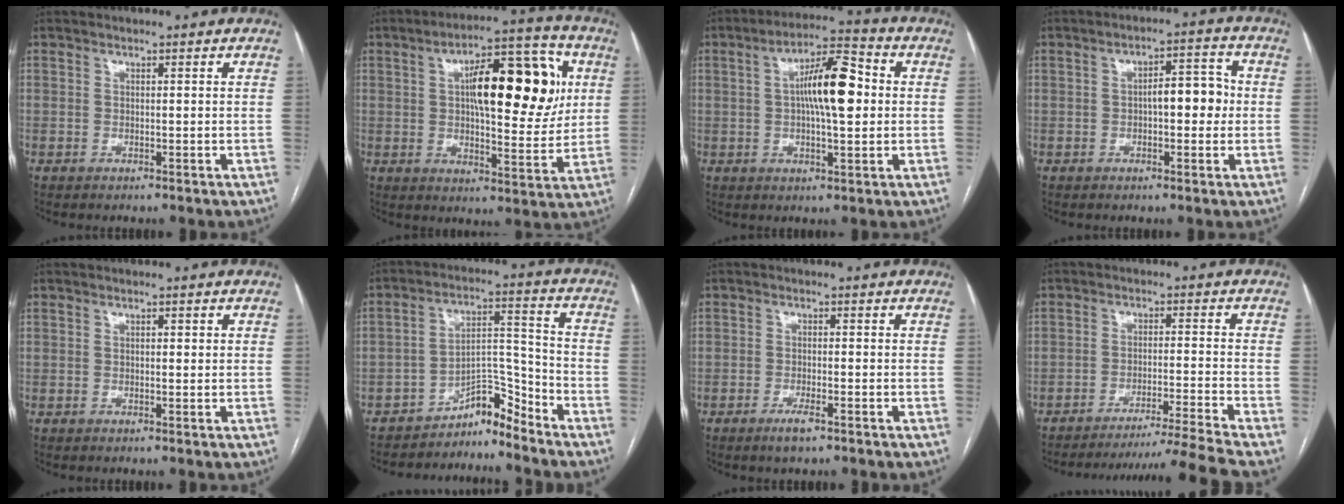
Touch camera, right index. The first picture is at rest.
{"total": 17.5, "force": [4.2, 5.4, 16.1], "torque": [-0.236, 0.032, 0.062]}
{"total": 10.9, "force": [1.1, 2.6, 10.5], "torque": [-0.183, 0.024, 0.014]}
{"total": 5.9, "force": [-0.2, 2.2, 5.5], "torque": [-0.073, 0.022, -0.005]}
{"total": 0.8, "force": [0.2, 0.3, 0.7], "torque": [-0.012, 0.001, 0.002]}
{"total": 6.0, "force": [-5.9, 1.0, 0.8], "torque": [0.002, 0.046, -0.098]}
{"total": 2.8, "force": [-1.8, 0.4, 2.1], "torque": [-0.040, -0.003, -0.033]}
{"total": 13.4, "force": [-12.0, -5.0, 3.2], "torque": [-0.030, -0.022, -0.183]}